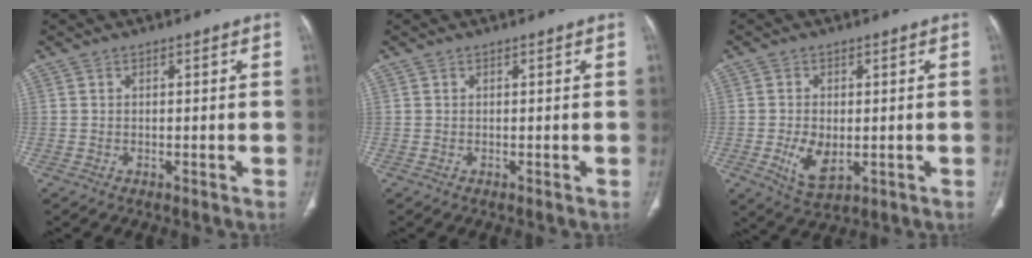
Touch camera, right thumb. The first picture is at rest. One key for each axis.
{"total": 0.0}
{"total": 6.7, "fx": -1.2, "fy": 3.9, "fz": 5.3, "tx": -0.094, "ty": -0.008, "tz": -0.011}